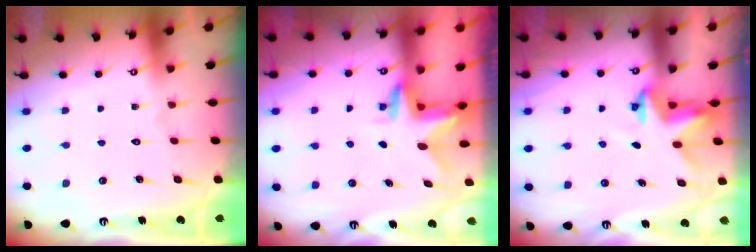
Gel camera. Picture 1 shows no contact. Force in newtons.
{"total": 2.9, "press": 2.9, "slide": 0.2}
{"total": 3.5, "press": 3.5, "slide": 0.3}